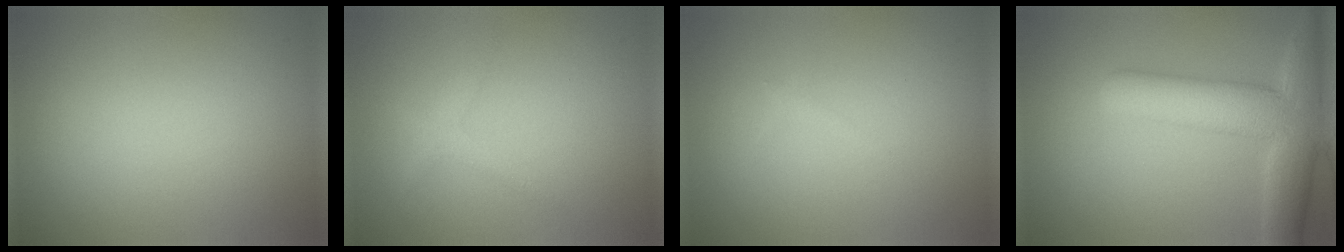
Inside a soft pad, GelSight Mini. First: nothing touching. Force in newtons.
{"total": 1.3, "press": 1.3, "slide": 0.2}
{"total": 0.6, "press": 0.6, "slide": 0.1}
{"total": 8.1, "press": 8.0, "slide": 0.7}